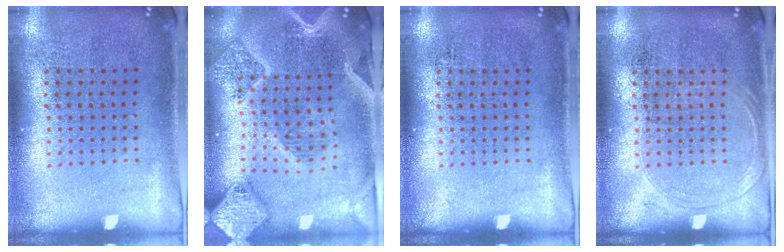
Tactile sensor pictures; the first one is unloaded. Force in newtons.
{"total": 2.9, "press": 2.5, "slide": 1.5}
{"total": 0.0}
{"total": 1.1, "press": 1.0, "slide": 0.3}